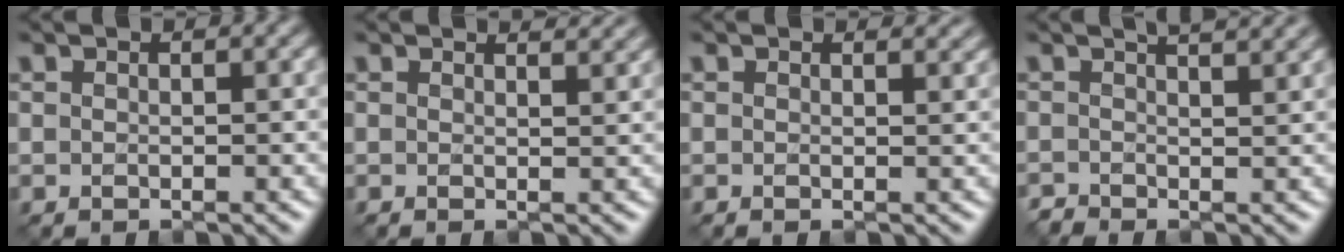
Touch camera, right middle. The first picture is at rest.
{"total": 2.0, "force": [1.7, 0.5, 0.9], "torque": [-0.002, 0.000, 0.013]}
{"total": 1.1, "force": [0.9, 0.2, 0.5], "torque": [-0.004, -0.003, 0.007]}
{"total": 2.5, "force": [0.8, 0.9, 2.1], "torque": [-0.020, 0.007, -0.001]}